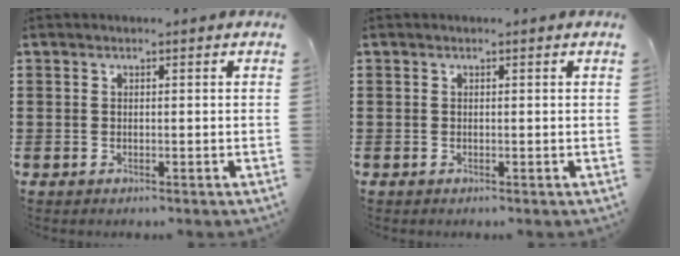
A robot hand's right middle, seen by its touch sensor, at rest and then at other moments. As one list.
[{"total": 0.0}]